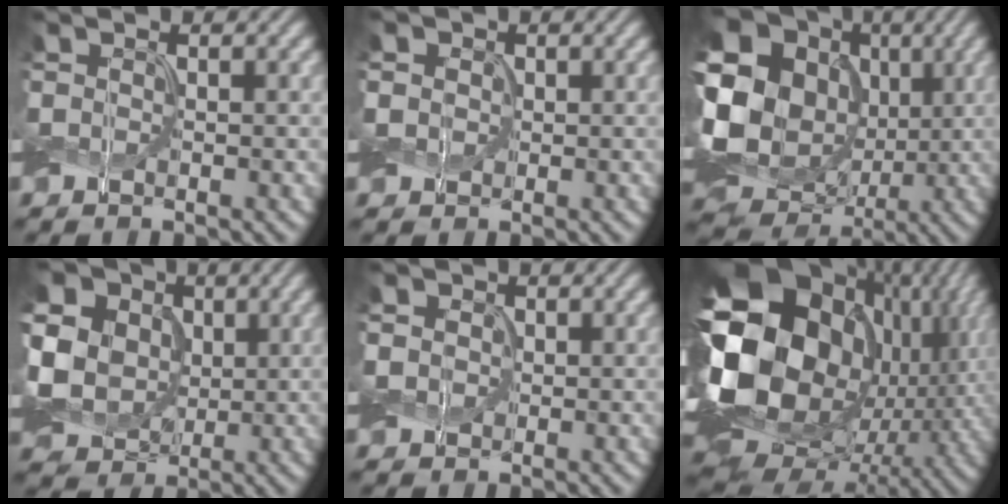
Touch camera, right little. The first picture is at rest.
{"total": 2.4, "force": [0.5, 2.0, 1.1], "torque": [-0.035, 0.008, 0.006]}
{"total": 20.5, "force": [2.7, 17.4, 10.5], "torque": [-0.234, 0.017, 0.026]}
{"total": 14.0, "force": [2.8, 11.8, 7.0], "torque": [-0.182, 0.020, 0.045]}
{"total": 2.8, "force": [0.6, 2.4, 1.3], "torque": [-0.036, 0.011, 0.004]}
{"total": 21.7, "force": [1.8, 16.2, 14.3], "torque": [-0.299, -0.026, 0.031]}